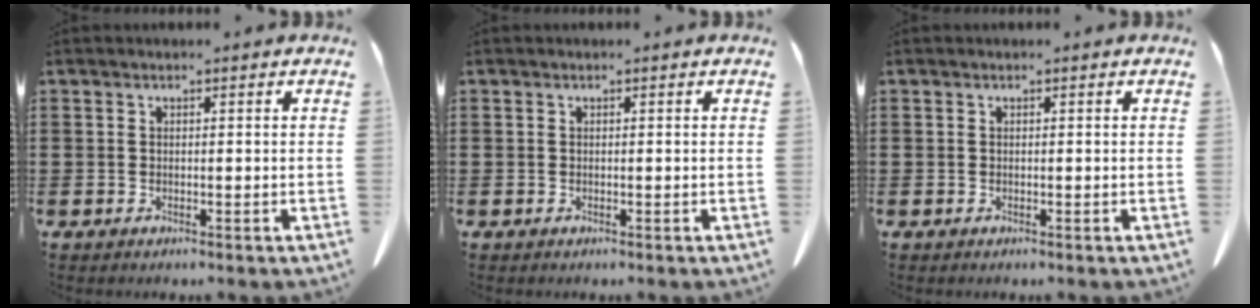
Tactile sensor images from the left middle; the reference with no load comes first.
{"total": 0.0}
{"total": 0.0}